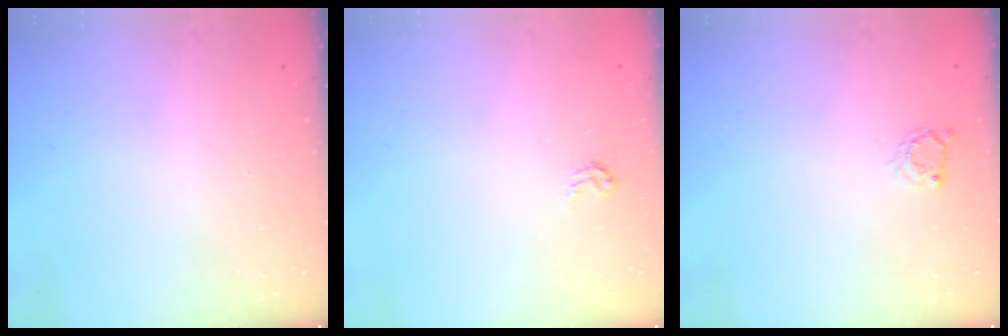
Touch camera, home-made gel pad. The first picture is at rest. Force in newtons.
{"total": 3.1, "press": 3.1, "slide": 0.4}
{"total": 2.5, "press": 2.5, "slide": 0.3}